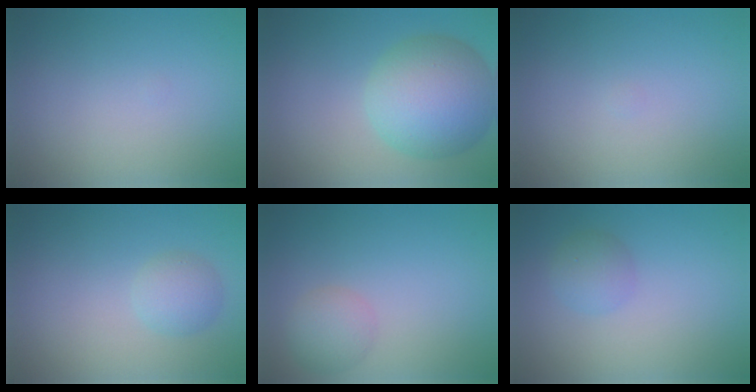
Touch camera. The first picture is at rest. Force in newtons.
{"total": 9.2, "press": 9.2, "slide": 0.4}
{"total": 0.0}
{"total": 2.2, "press": 2.2, "slide": 0.2}
{"total": 2.5, "press": 2.5, "slide": 0.1}
{"total": 2.0, "press": 2.0, "slide": 0.1}